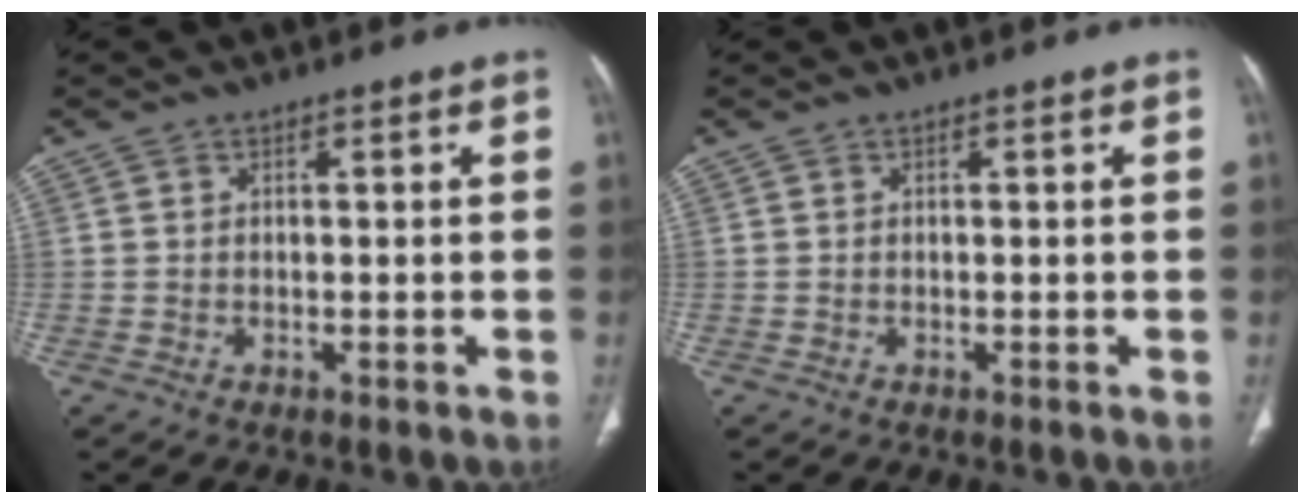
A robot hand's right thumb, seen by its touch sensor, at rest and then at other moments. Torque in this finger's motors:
{"motor_torque": [0.10, 0.12, -0.02, 0.04, 0.04]}